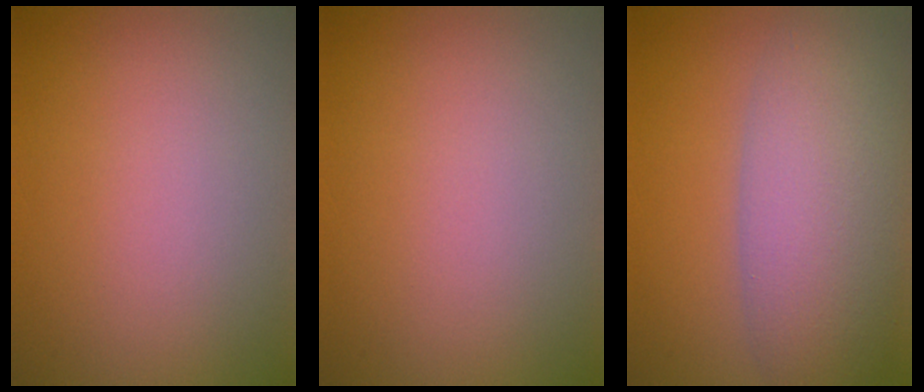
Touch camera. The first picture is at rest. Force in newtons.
{"total": 0.0}
{"total": 8.7, "press": 8.7, "slide": 0.5}